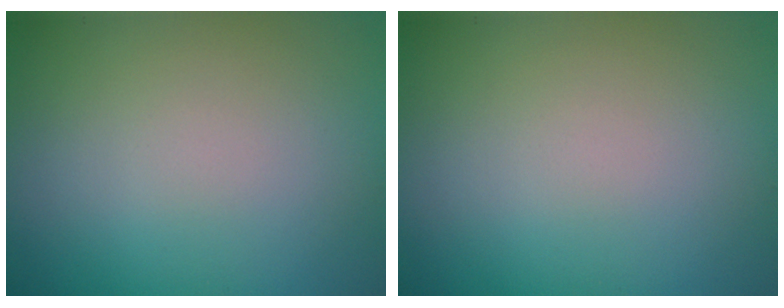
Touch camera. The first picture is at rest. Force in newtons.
{"total": 0.0}